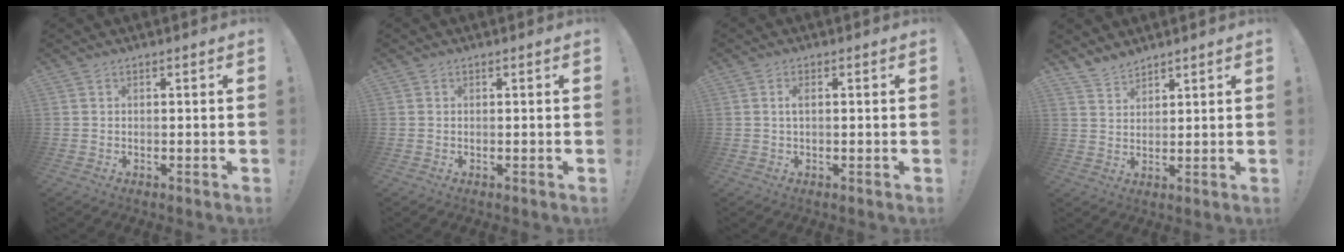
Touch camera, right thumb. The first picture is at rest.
{"total": 0.0}
{"total": 1.8, "force": [0.2, 0.7, 1.7], "torque": [-0.027, 0.001, 0.002]}
{"total": 4.6, "force": [4.3, 1.4, 0.9], "torque": [-0.027, -0.026, 0.083]}